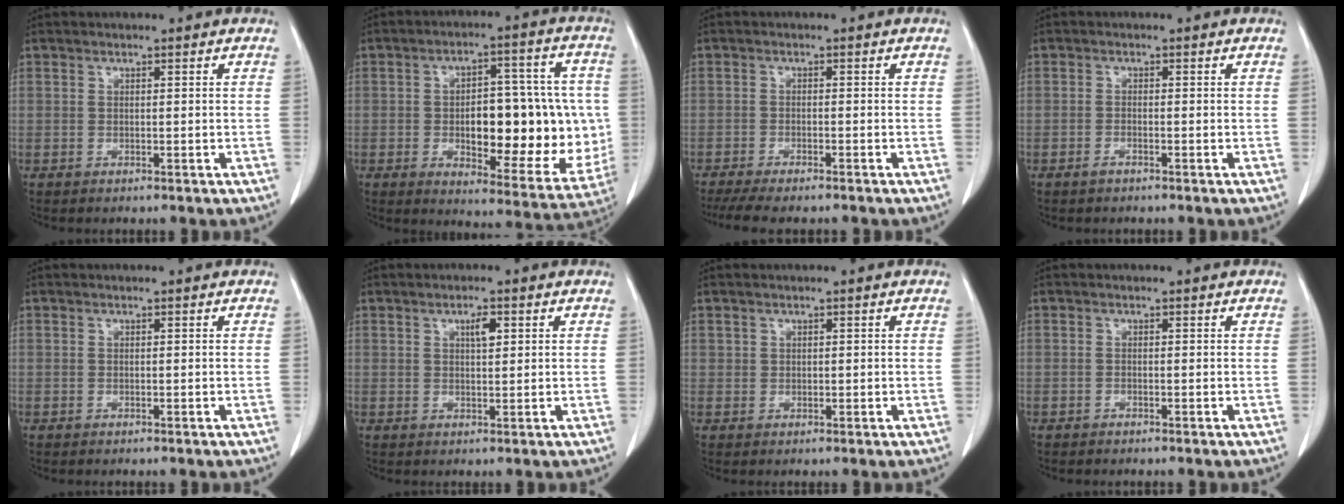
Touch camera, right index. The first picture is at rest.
{"total": 18.5, "force": [-1.4, 7.6, 16.8], "torque": [-0.215, 0.022, -0.002]}
{"total": 7.7, "force": [-6.4, 1.5, 4.0], "torque": [-0.056, -0.011, -0.099]}
{"total": 0.9, "force": [-0.7, 0.2, 0.6], "torque": [-0.012, 0.000, -0.012]}
{"total": 0.0}
{"total": 2.5, "force": [1.1, 0.7, 2.1], "torque": [-0.036, -0.002, 0.018]}
{"total": 0.9, "force": [0.5, 0.7, 0.2], "torque": [0.007, -0.002, 0.005]}
{"total": 0.0}